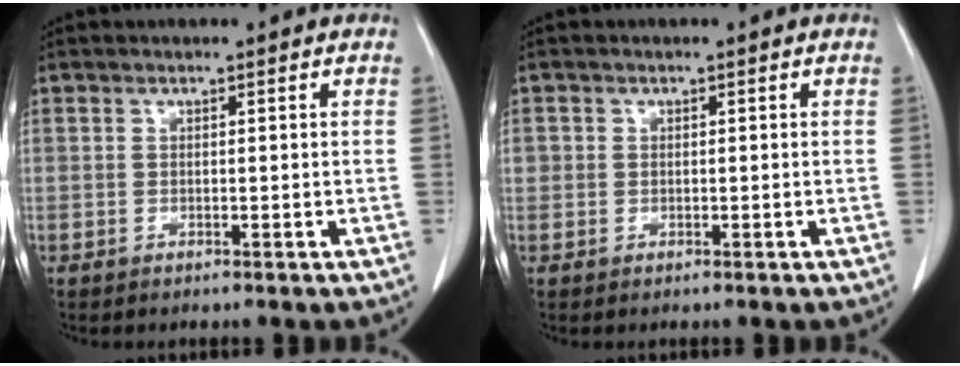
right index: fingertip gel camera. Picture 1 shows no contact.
{"total": 1.2, "force": [0.2, 1.2, 0.2], "torque": [0.008, 0.008, 0.004]}